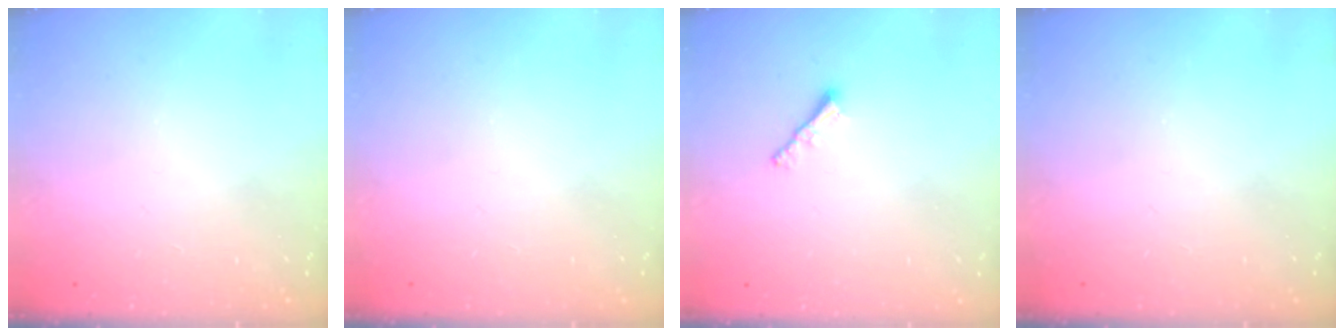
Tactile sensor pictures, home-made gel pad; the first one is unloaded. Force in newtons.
{"total": 0.0}
{"total": 2.0, "press": 2.0, "slide": 0.5}
{"total": 0.0}